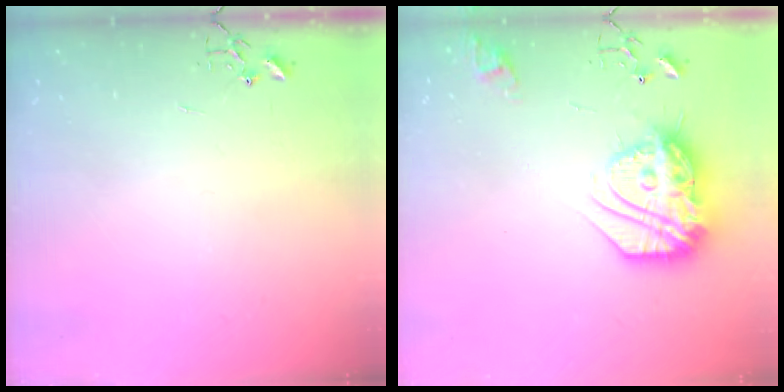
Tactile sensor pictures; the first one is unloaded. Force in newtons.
{"total": 20.9, "press": 20.8, "slide": 1.7}